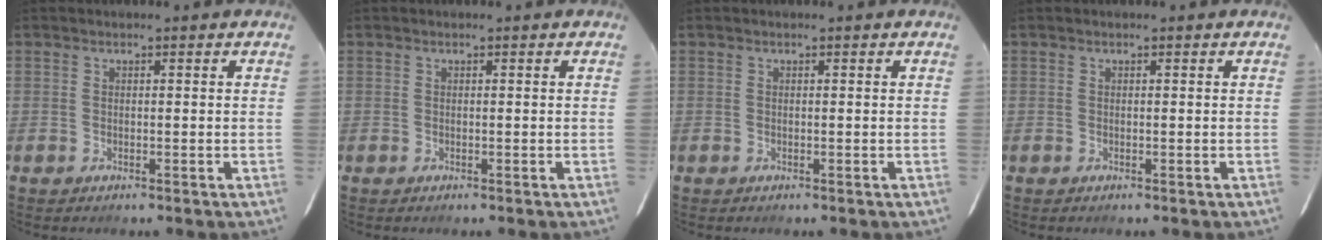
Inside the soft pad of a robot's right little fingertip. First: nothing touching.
{"total": 0.0}
{"total": 0.0}
{"total": 0.0}